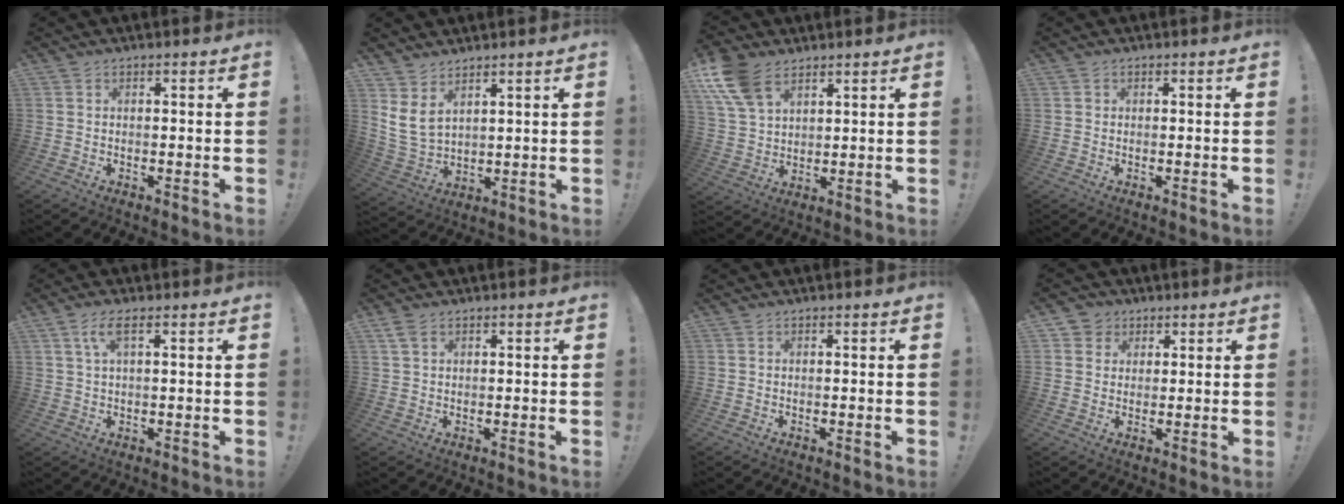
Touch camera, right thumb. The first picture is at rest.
{"total": 6.7, "force": [4.0, 3.6, 4.0], "torque": [-0.075, -0.020, 0.080]}
{"total": 11.6, "force": [6.9, 6.9, 6.2], "torque": [-0.123, -0.022, 0.138]}
{"total": 0.6, "force": [0.1, 0.6, 0.0], "torque": [0.007, -0.001, 0.000]}
{"total": 4.8, "force": [1.9, 1.2, 4.2], "torque": [-0.081, 0.004, 0.033]}
{"total": 2.5, "force": [1.4, 1.4, 1.6], "torque": [-0.031, 0.002, 0.026]}
{"total": 0.0}
{"total": 4.3, "force": [1.8, 3.9, 0.4], "torque": [-0.004, -0.009, 0.035]}